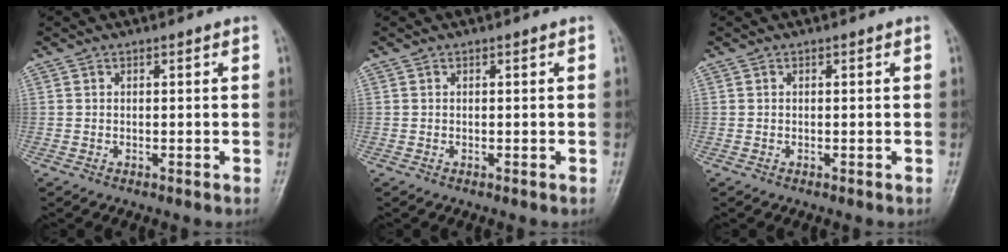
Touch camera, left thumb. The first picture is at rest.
{"total": 0.0}
{"total": 0.0}